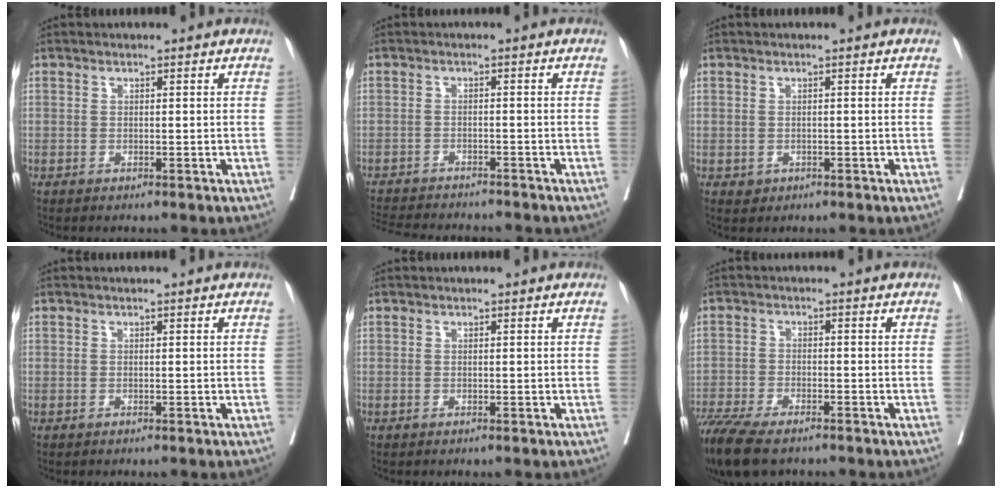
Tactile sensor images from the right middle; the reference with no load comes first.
{"total": 12.2, "force": [-11.3, 2.0, 4.2], "torque": [-0.081, -0.008, -0.157]}
{"total": 1.3, "force": [-0.4, 1.1, 0.5], "torque": [-0.009, 0.003, 0.002]}
{"total": 0.0}
{"total": 0.0}
{"total": 11.3, "force": [-8.8, 3.2, 6.3], "torque": [-0.119, -0.017, -0.147]}